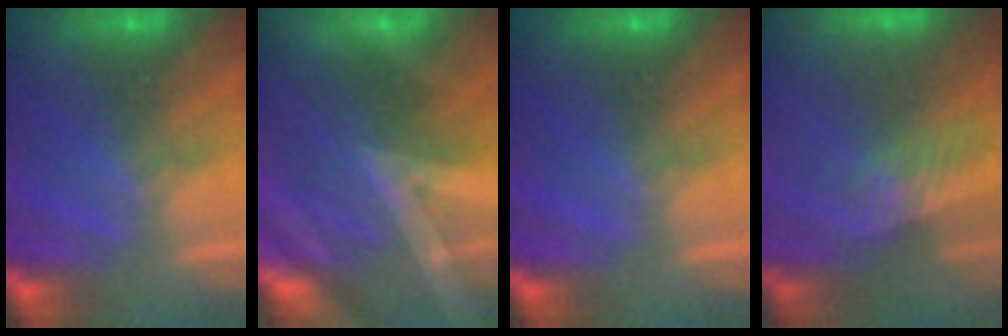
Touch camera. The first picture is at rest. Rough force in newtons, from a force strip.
{"total": 2.9}
{"total": 0.0}
{"total": 3.0}